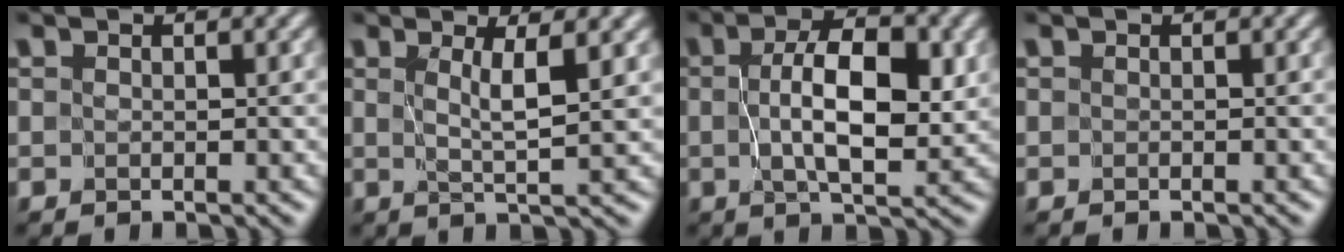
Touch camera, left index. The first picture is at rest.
{"total": 3.0, "force": [0.9, 0.1, 2.8], "torque": [-0.046, -0.005, 0.016]}
{"total": 6.5, "force": [0.4, 2.5, 6.0], "torque": [-0.100, 0.002, 0.006]}
{"total": 0.0}